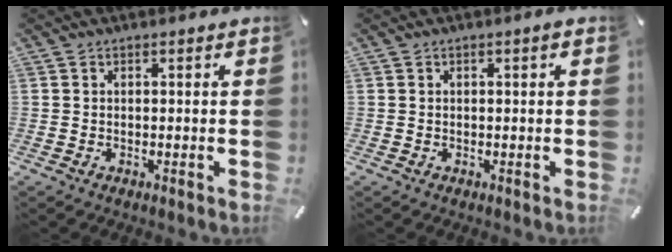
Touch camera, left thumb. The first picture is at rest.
{"total": 1.1, "force": [0.2, 0.1, 1.1], "torque": [-0.020, 0.001, 0.003]}